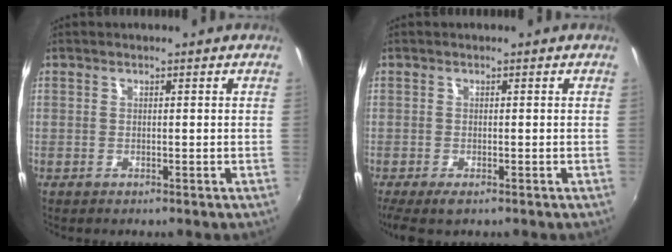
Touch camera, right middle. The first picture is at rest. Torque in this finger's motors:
{"motor_torque": [0.53, -0.51, 0.17, 0.05]}